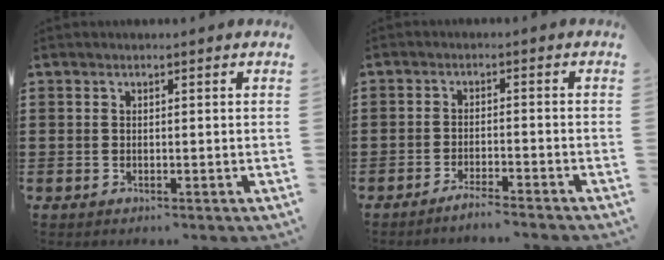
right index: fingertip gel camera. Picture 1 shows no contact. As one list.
[{"total": 2.5, "force": [-2.4, -0.3, 0.7], "torque": [-0.013, 0.002, -0.047]}]